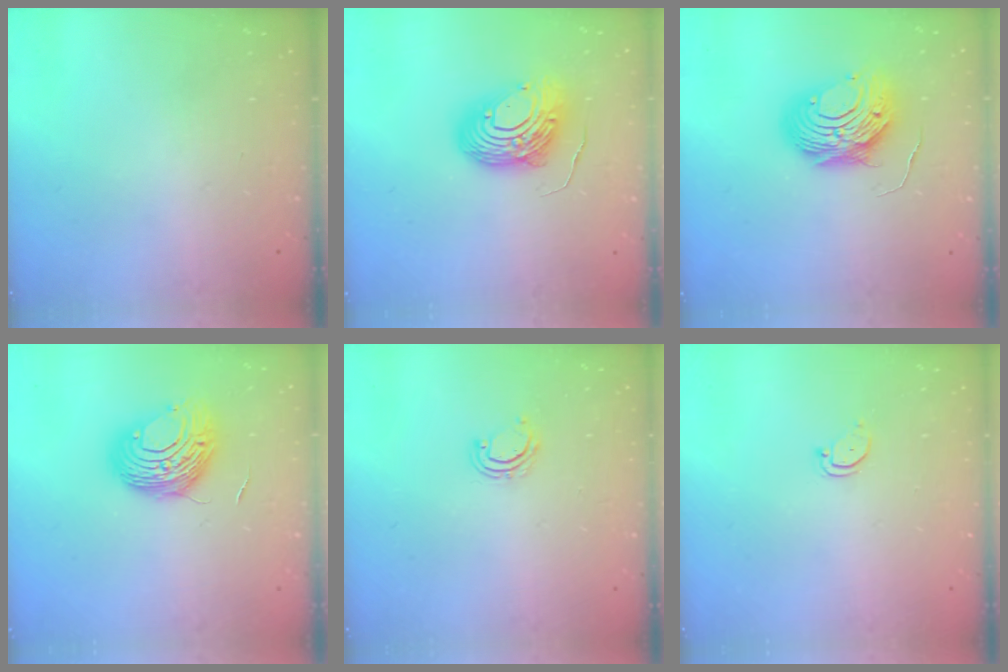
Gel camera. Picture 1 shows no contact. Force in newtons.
{"total": 12.7, "press": 12.6, "slide": 1.6}
{"total": 10.1, "press": 10.0, "slide": 1.0}
{"total": 10.4, "press": 10.4, "slide": 0.5}
{"total": 3.5, "press": 3.5, "slide": 0.3}
{"total": 2.4, "press": 2.4, "slide": 0.2}